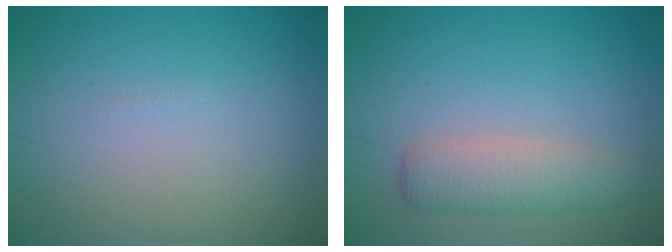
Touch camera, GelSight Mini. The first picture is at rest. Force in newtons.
{"total": 3.2, "press": 3.2, "slide": 0.3}